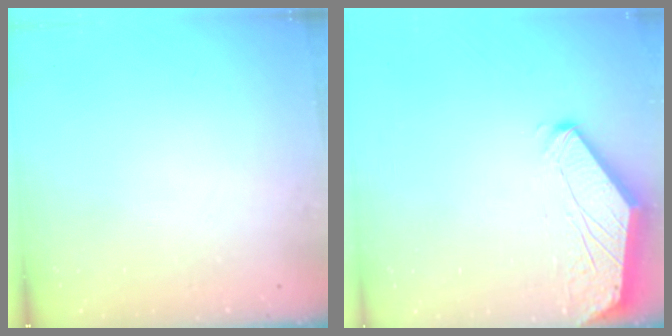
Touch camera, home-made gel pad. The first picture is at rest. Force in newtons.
{"total": 0.0}